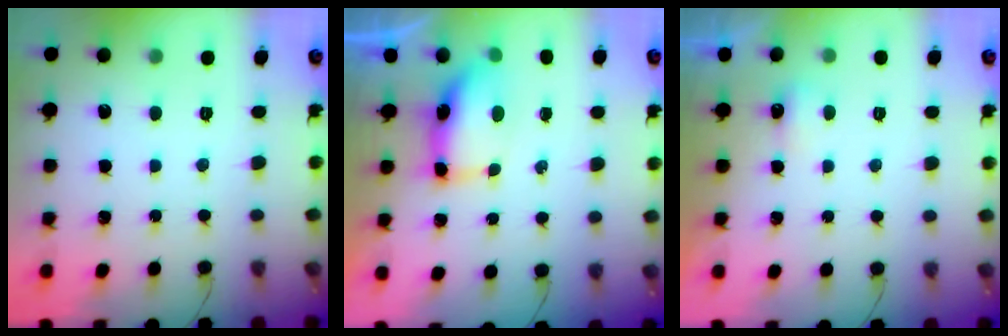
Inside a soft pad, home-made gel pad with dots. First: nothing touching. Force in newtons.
{"total": 7.1, "press": 7.1, "slide": 0.5}
{"total": 2.3, "press": 2.2, "slide": 0.6}